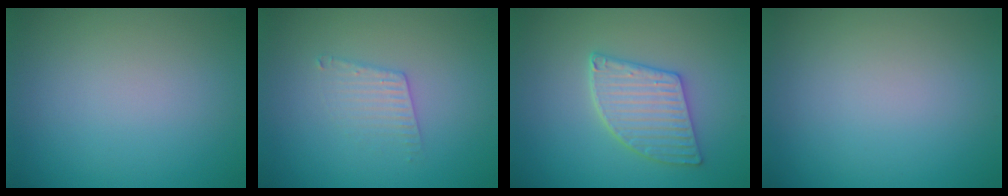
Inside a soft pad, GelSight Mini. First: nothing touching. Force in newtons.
{"total": 2.0, "press": 2.0, "slide": 0.1}
{"total": 4.1, "press": 3.6, "slide": 1.8}
{"total": 0.0}